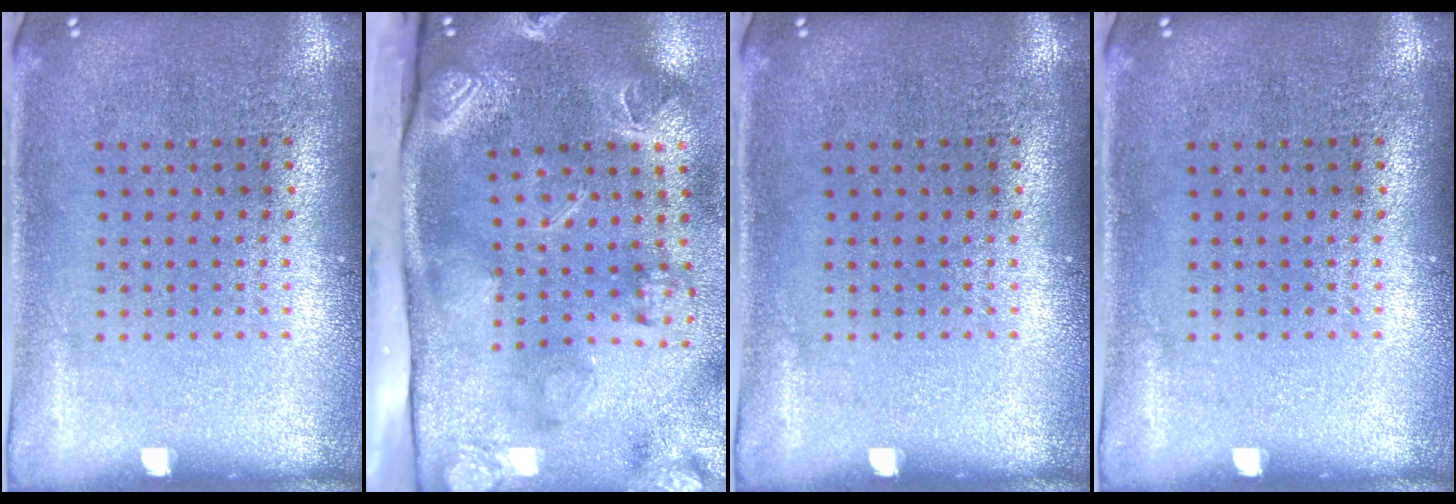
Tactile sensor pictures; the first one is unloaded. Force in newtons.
{"total": 4.4, "press": 3.2, "slide": 3.1}
{"total": 0.0}
{"total": 0.0}